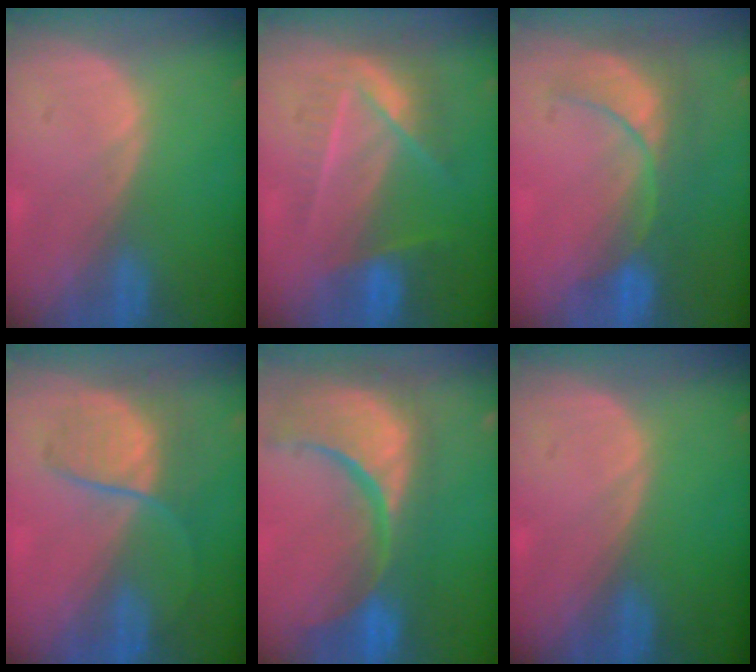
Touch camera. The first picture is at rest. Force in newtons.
{"total": 7.3, "press": 6.5, "slide": 3.2}
{"total": 7.9, "press": 7.4, "slide": 2.6}
{"total": 6.5, "press": 6.3, "slide": 1.7}
{"total": 15.4, "press": 12.1, "slide": 9.6}
{"total": 0.0}